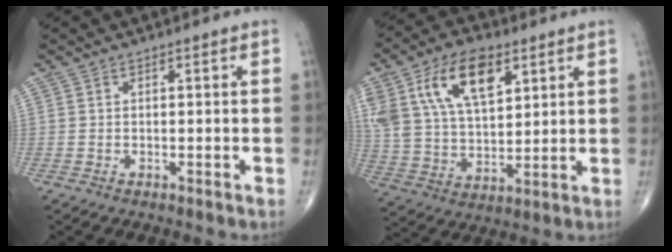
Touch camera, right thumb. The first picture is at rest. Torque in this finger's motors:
{"motor_torque": [1.22, 3.03, 1.64, 0.86, 0.18]}